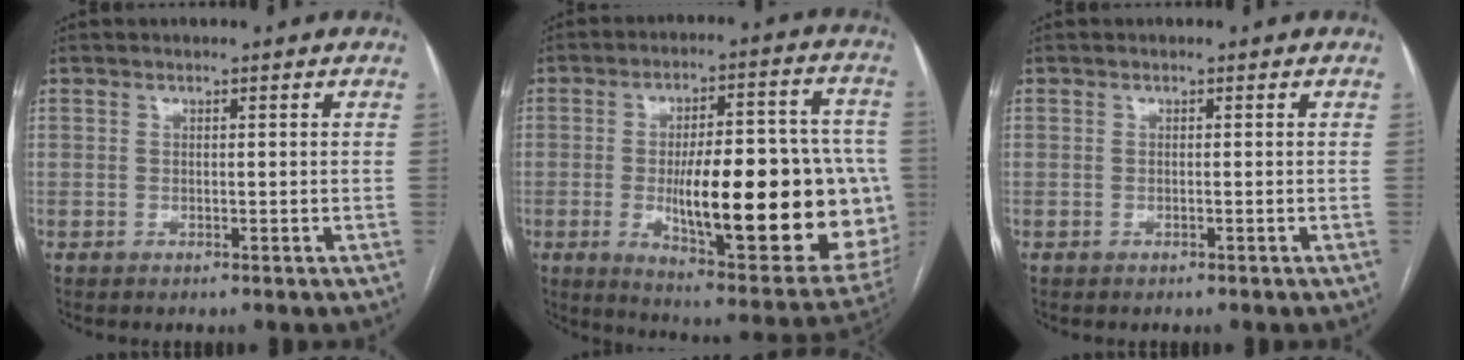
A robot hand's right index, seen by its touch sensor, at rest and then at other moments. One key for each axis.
{"total": 28.9, "fx": -3.8, "fy": 7.8, "fz": 27.6, "tx": -0.316, "ty": 0.004, "tz": -0.035}
{"total": 0.0}